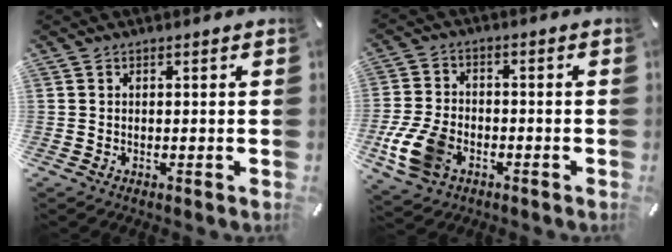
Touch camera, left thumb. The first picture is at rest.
{"total": 10.7, "force": [-4.1, 7.2, 6.7], "torque": [-0.152, 0.010, -0.072]}